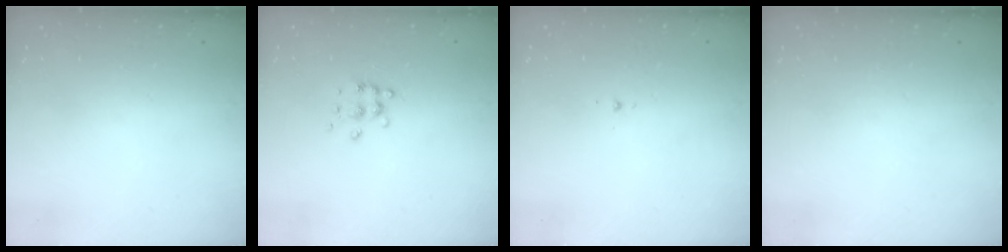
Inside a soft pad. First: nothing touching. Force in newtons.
{"total": 6.4, "press": 6.4, "slide": 0.6}
{"total": 1.9, "press": 1.8, "slide": 0.7}
{"total": 0.0}